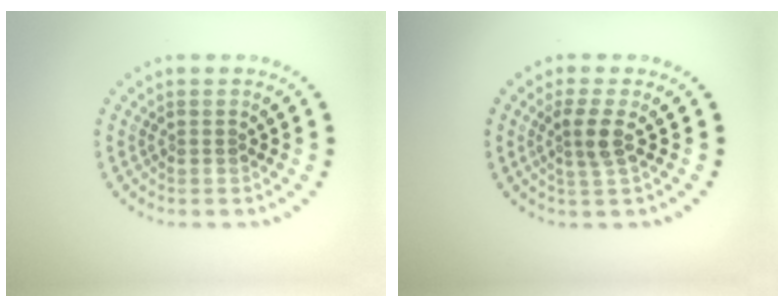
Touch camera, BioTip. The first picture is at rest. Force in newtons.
{"total": 2.2, "press": 1.9, "slide": 1.2}